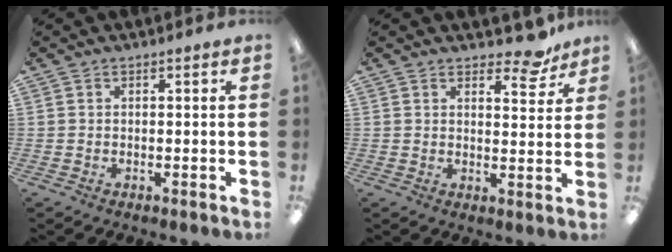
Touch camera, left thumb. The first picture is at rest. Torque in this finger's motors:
{"motor_torque": [-0.18, -0.16, -0.36, -0.25, 0.05]}